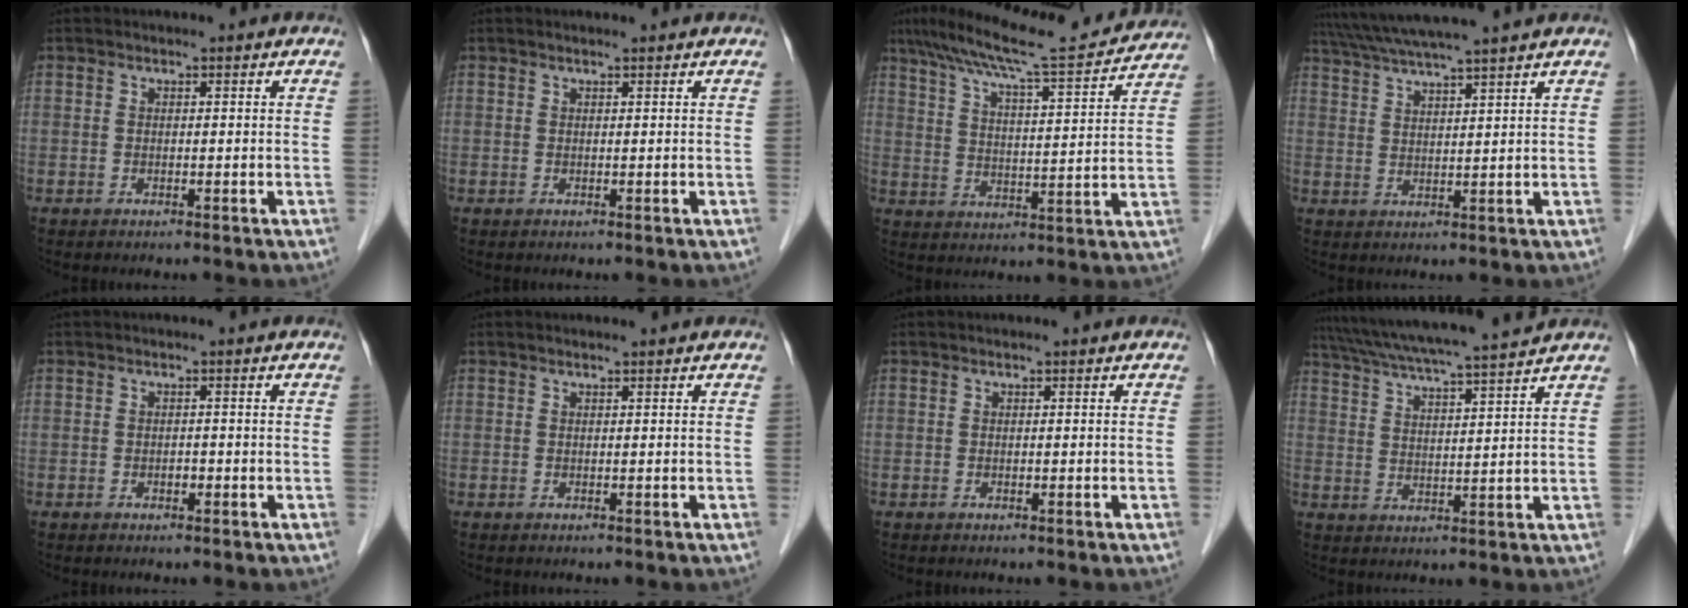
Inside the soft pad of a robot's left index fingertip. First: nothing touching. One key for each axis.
{"total": 1.4, "fx": 1.2, "fy": -0.1, "fz": 0.7, "tx": -0.011, "ty": 0.015, "tz": 0.021}
{"total": 18.2, "fx": 16.3, "fy": 0.5, "fz": 8.1, "tx": -0.142, "ty": 0.011, "tz": 0.237}
{"total": 11.0, "fx": 9.6, "fy": -1.4, "fz": 5.2, "tx": -0.094, "ty": 0.026, "tz": 0.149}
{"total": 0.8, "fx": -0.3, "fy": 0.5, "fz": 0.5, "tx": -0.008, "ty": 0.002, "tz": -0.007}
{"total": 0.9, "fx": 0.8, "fy": -0.1, "fz": 0.4, "tx": -0.008, "ty": 0.010, "tz": 0.016}
{"total": 0.0}
{"total": 14.9, "fx": 13.2, "fy": -0.8, "fz": 6.9, "tx": -0.128, "ty": 0.018, "tz": 0.200}